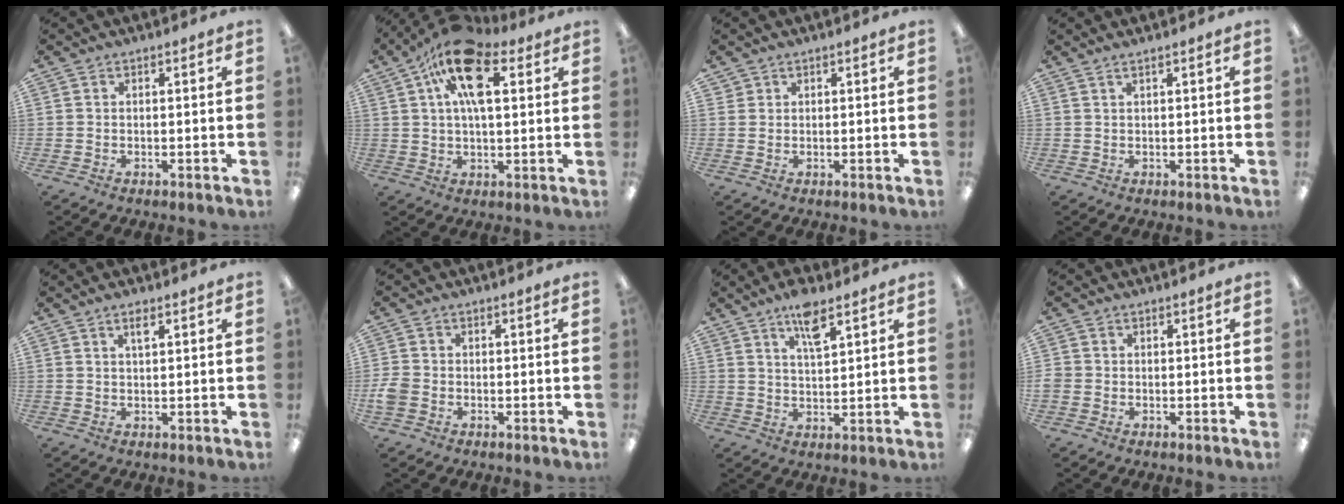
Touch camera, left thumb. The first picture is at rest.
{"total": 17.2, "force": [7.2, 8.6, 13.1], "torque": [-0.235, -0.011, 0.122]}
{"total": 1.1, "force": [0.8, 0.7, 0.0], "torque": [-0.002, 0.000, 0.015]}
{"total": 1.1, "force": [0.8, -0.1, 0.8], "torque": [-0.016, -0.001, 0.014]}
{"total": 2.3, "force": [1.4, 0.7, 1.7], "torque": [-0.030, 0.001, 0.022]}
{"total": 3.6, "force": [-1.2, 2.9, 1.9], "torque": [-0.034, 0.007, -0.021]}
{"total": 6.8, "force": [4.7, 1.8, 4.5], "torque": [-0.077, -0.018, 0.078]}
{"total": 1.6, "force": [-0.4, 1.4, 0.5], "torque": [-0.007, 0.003, -0.008]}